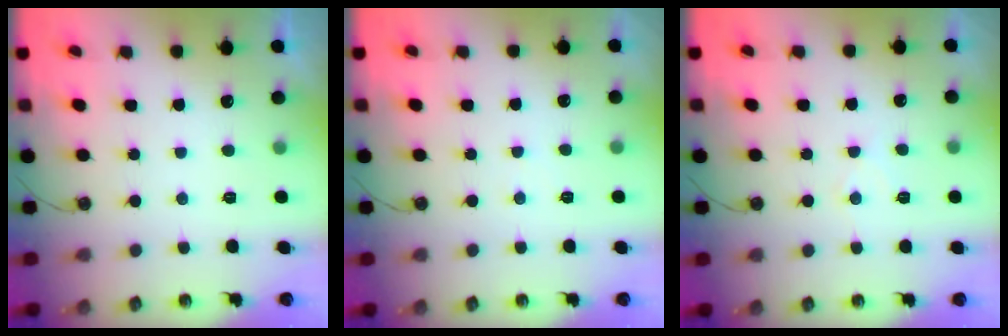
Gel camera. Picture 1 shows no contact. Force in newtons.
{"total": 2.5, "press": 2.4, "slide": 0.4}
{"total": 5.5, "press": 5.4, "slide": 0.8}